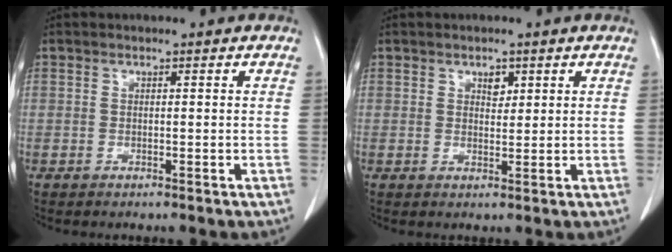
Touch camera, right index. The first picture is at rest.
{"total": 1.9, "force": [1.0, 1.1, 1.1], "torque": [-0.013, -0.003, 0.016]}